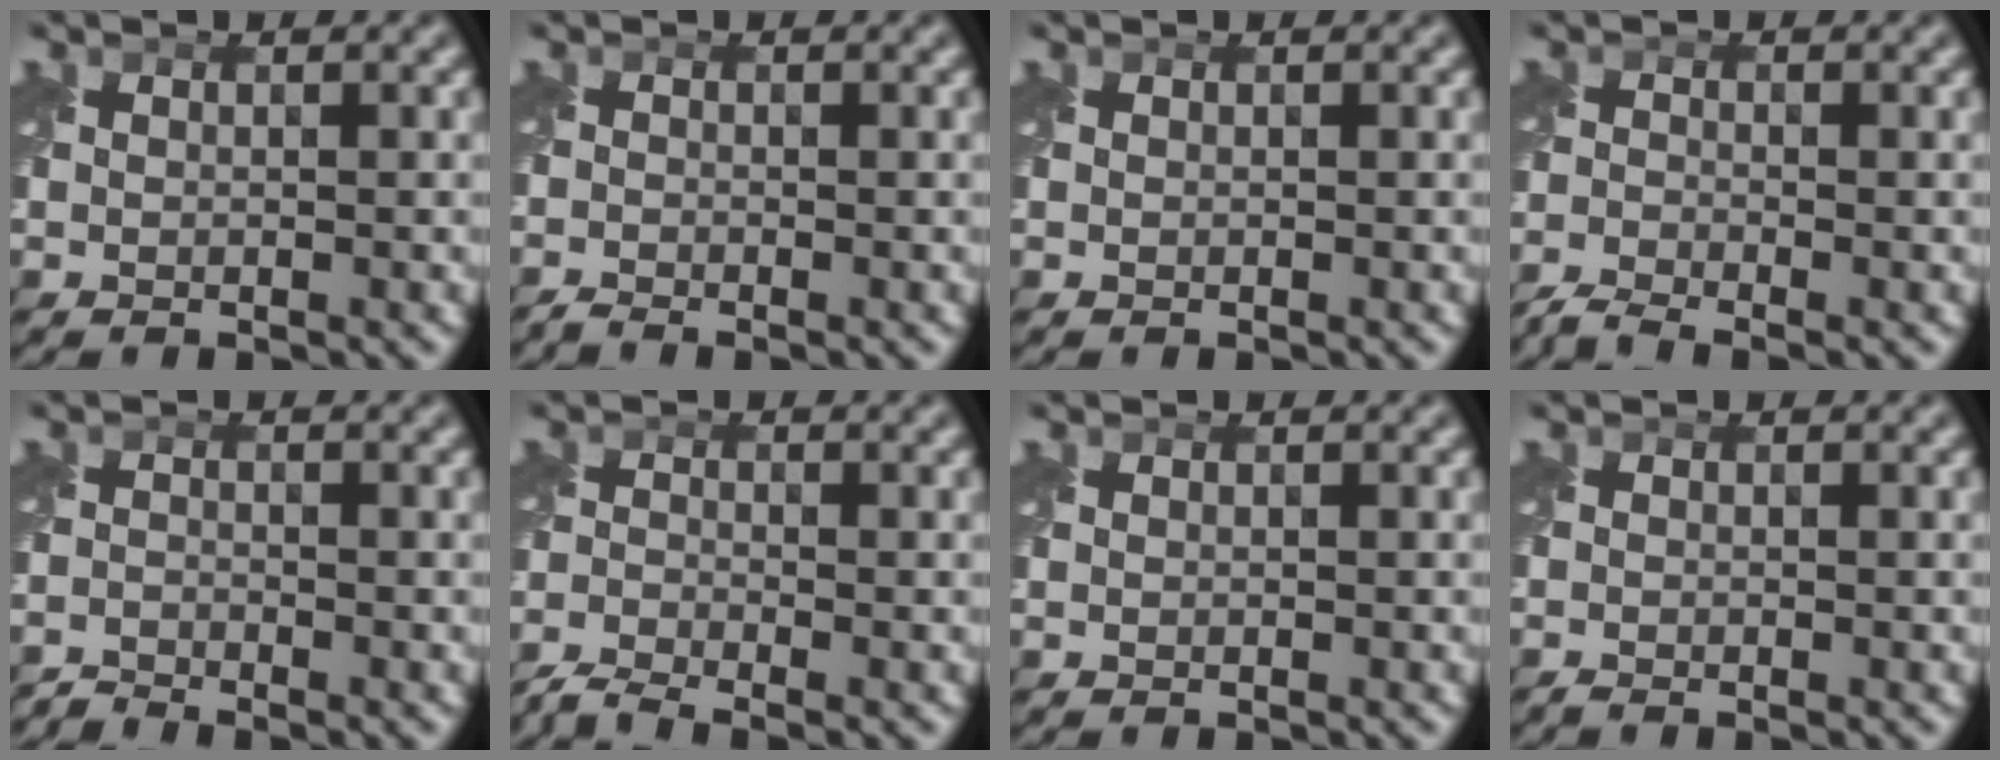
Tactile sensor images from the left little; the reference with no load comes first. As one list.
[{"total": 1.1, "force": [-1.0, 0.0, 0.3], "torque": [-0.007, -0.002, -0.028]}, {"total": 0.0}, {"total": 2.8, "force": [-2.5, 0.5, 1.1], "torque": [-0.025, -0.004, -0.060]}, {"total": 1.7, "force": [-1.7, -0.1, 0.0], "torque": [-0.002, 0.003, -0.041]}, {"total": 3.3, "force": [-3.0, 0.6, 1.3], "torque": [-0.029, -0.005, -0.069]}, {"total": 0.0}, {"total": 0.5, "force": [-0.5, 0.0, 0.2], "torque": [-0.005, -0.002, -0.014]}]